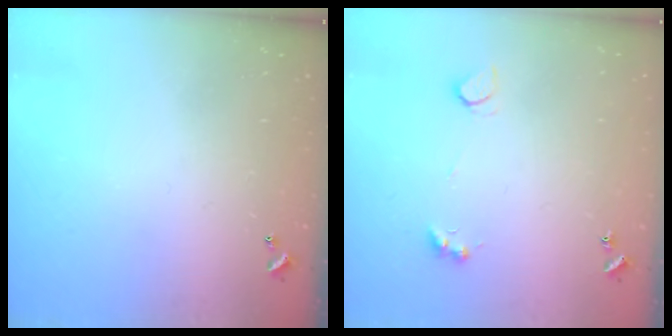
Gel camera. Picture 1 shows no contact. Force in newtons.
{"total": 3.0, "press": 2.8, "slide": 1.2}